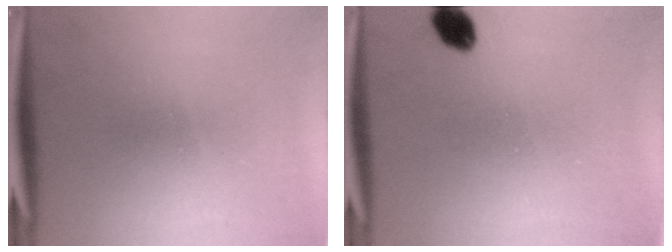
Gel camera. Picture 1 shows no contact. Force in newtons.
{"total": 4.3}